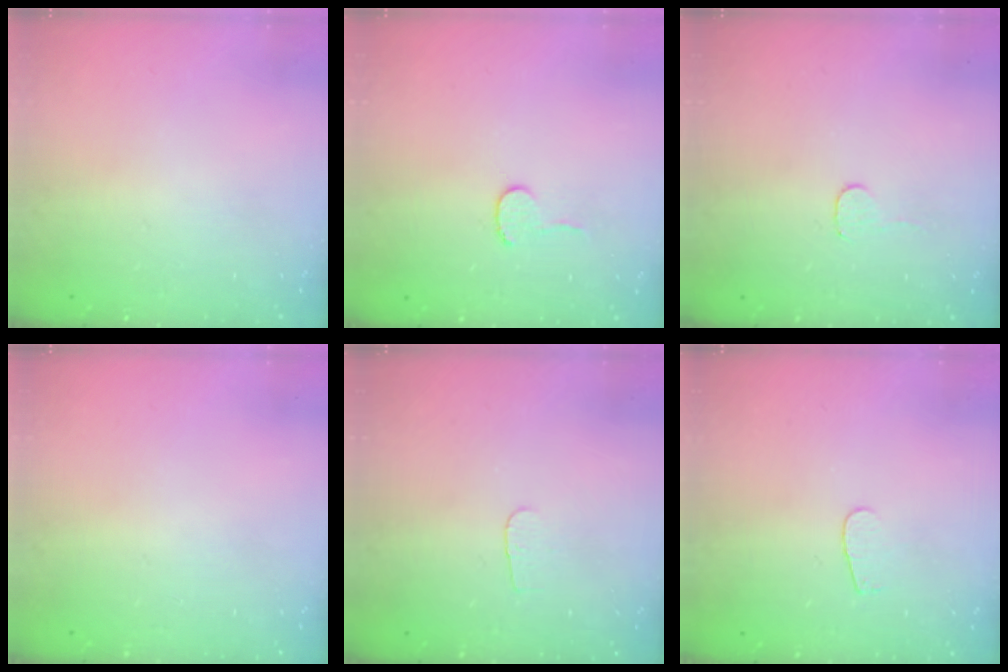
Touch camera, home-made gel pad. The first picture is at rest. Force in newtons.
{"total": 4.1, "press": 4.1, "slide": 0.4}
{"total": 3.2, "press": 3.1, "slide": 0.3}
{"total": 0.0}
{"total": 2.9, "press": 2.8, "slide": 0.3}
{"total": 2.6, "press": 2.5, "slide": 0.3}